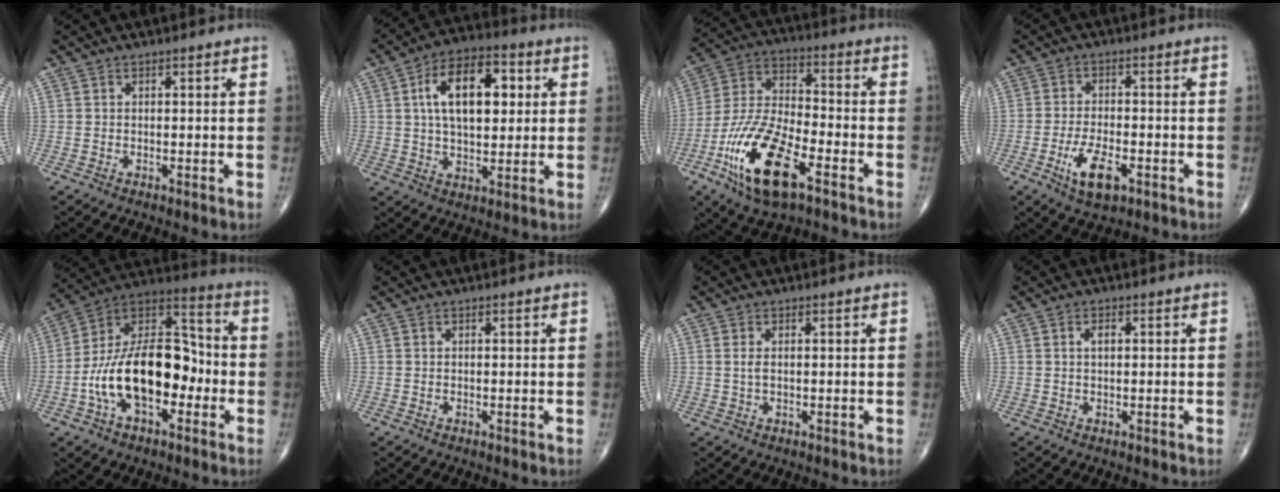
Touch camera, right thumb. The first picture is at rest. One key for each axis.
{"total": 15.5, "fx": 3.6, "fy": 8.4, "fz": 12.5, "tx": -0.183, "ty": 0.009, "tz": 0.055}
{"total": 18.5, "fx": -8.9, "fy": 7.4, "fz": 14.4, "tx": -0.291, "ty": 0.036, "tz": -0.164}
{"total": 7.6, "fx": -3.3, "fy": 3.3, "fz": 6.0, "tx": -0.109, "ty": 0.008, "tz": -0.054}
{"total": 20.9, "fx": -4.7, "fy": 11.6, "fz": 16.7, "tx": -0.267, "ty": 0.051, "tz": -0.085}
{"total": 0.0}
{"total": 1.6, "fx": 0.2, "fy": 0.7, "fz": 1.4, "tx": -0.031, "ty": 0.001, "tz": 0.006}
{"total": 1.7, "fx": 0.4, "fy": 0.8, "fz": 1.4, "tx": -0.023, "ty": 0.003, "tz": 0.006}